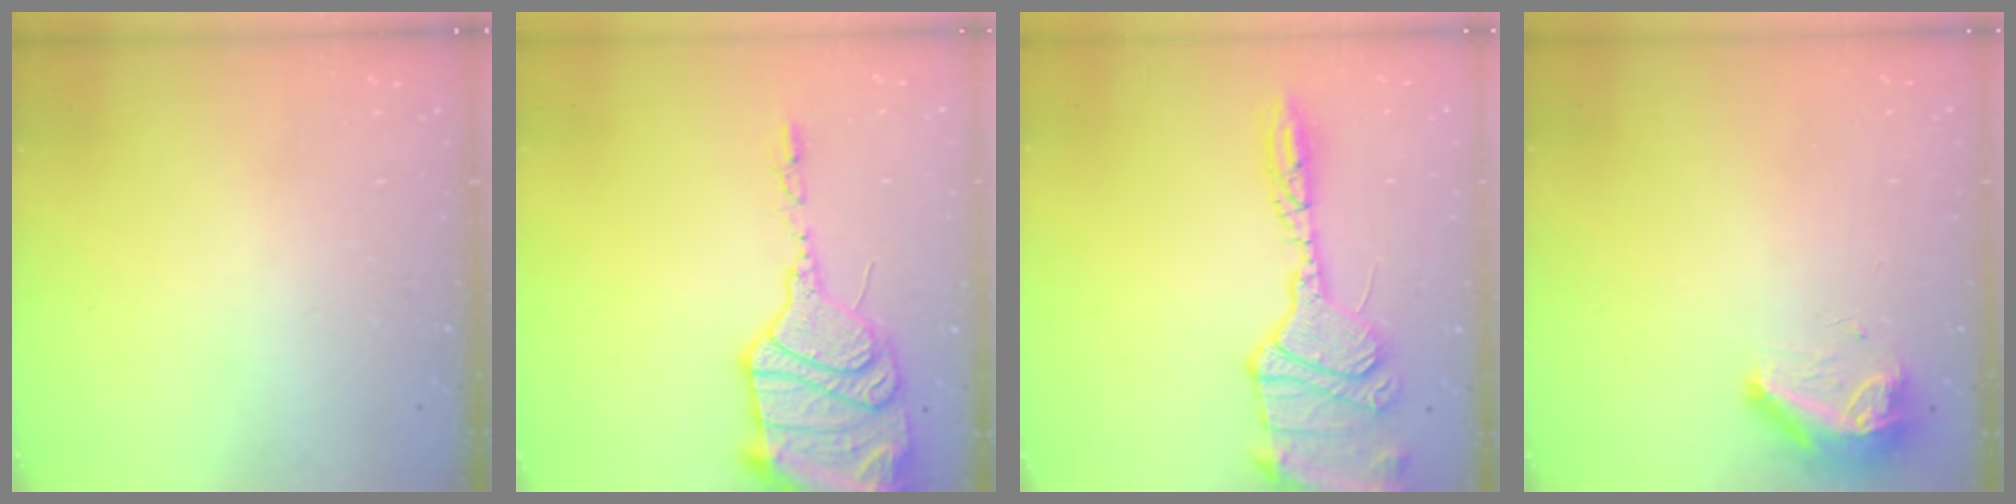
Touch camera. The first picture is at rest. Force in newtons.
{"total": 20.5, "press": 19.8, "slide": 5.4}
{"total": 17.9, "press": 17.7, "slide": 2.5}
{"total": 8.3, "press": 8.2, "slide": 0.9}